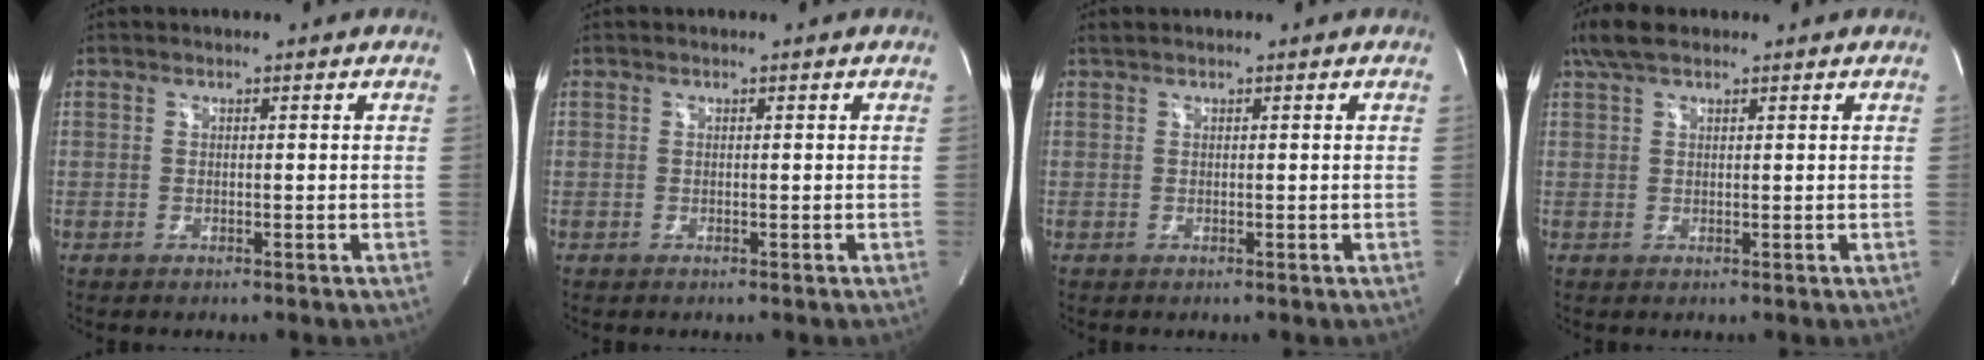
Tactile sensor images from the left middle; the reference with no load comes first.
{"total": 0.0}
{"total": 0.5, "force": [0.5, 0.0, 0.2], "torque": [-0.015, 0.013, 0.016]}
{"total": 4.4, "force": [3.2, 1.6, 2.6], "torque": [-0.067, 0.026, 0.065]}